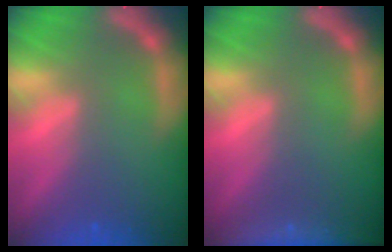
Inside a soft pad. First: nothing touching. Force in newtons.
{"total": 7.4}